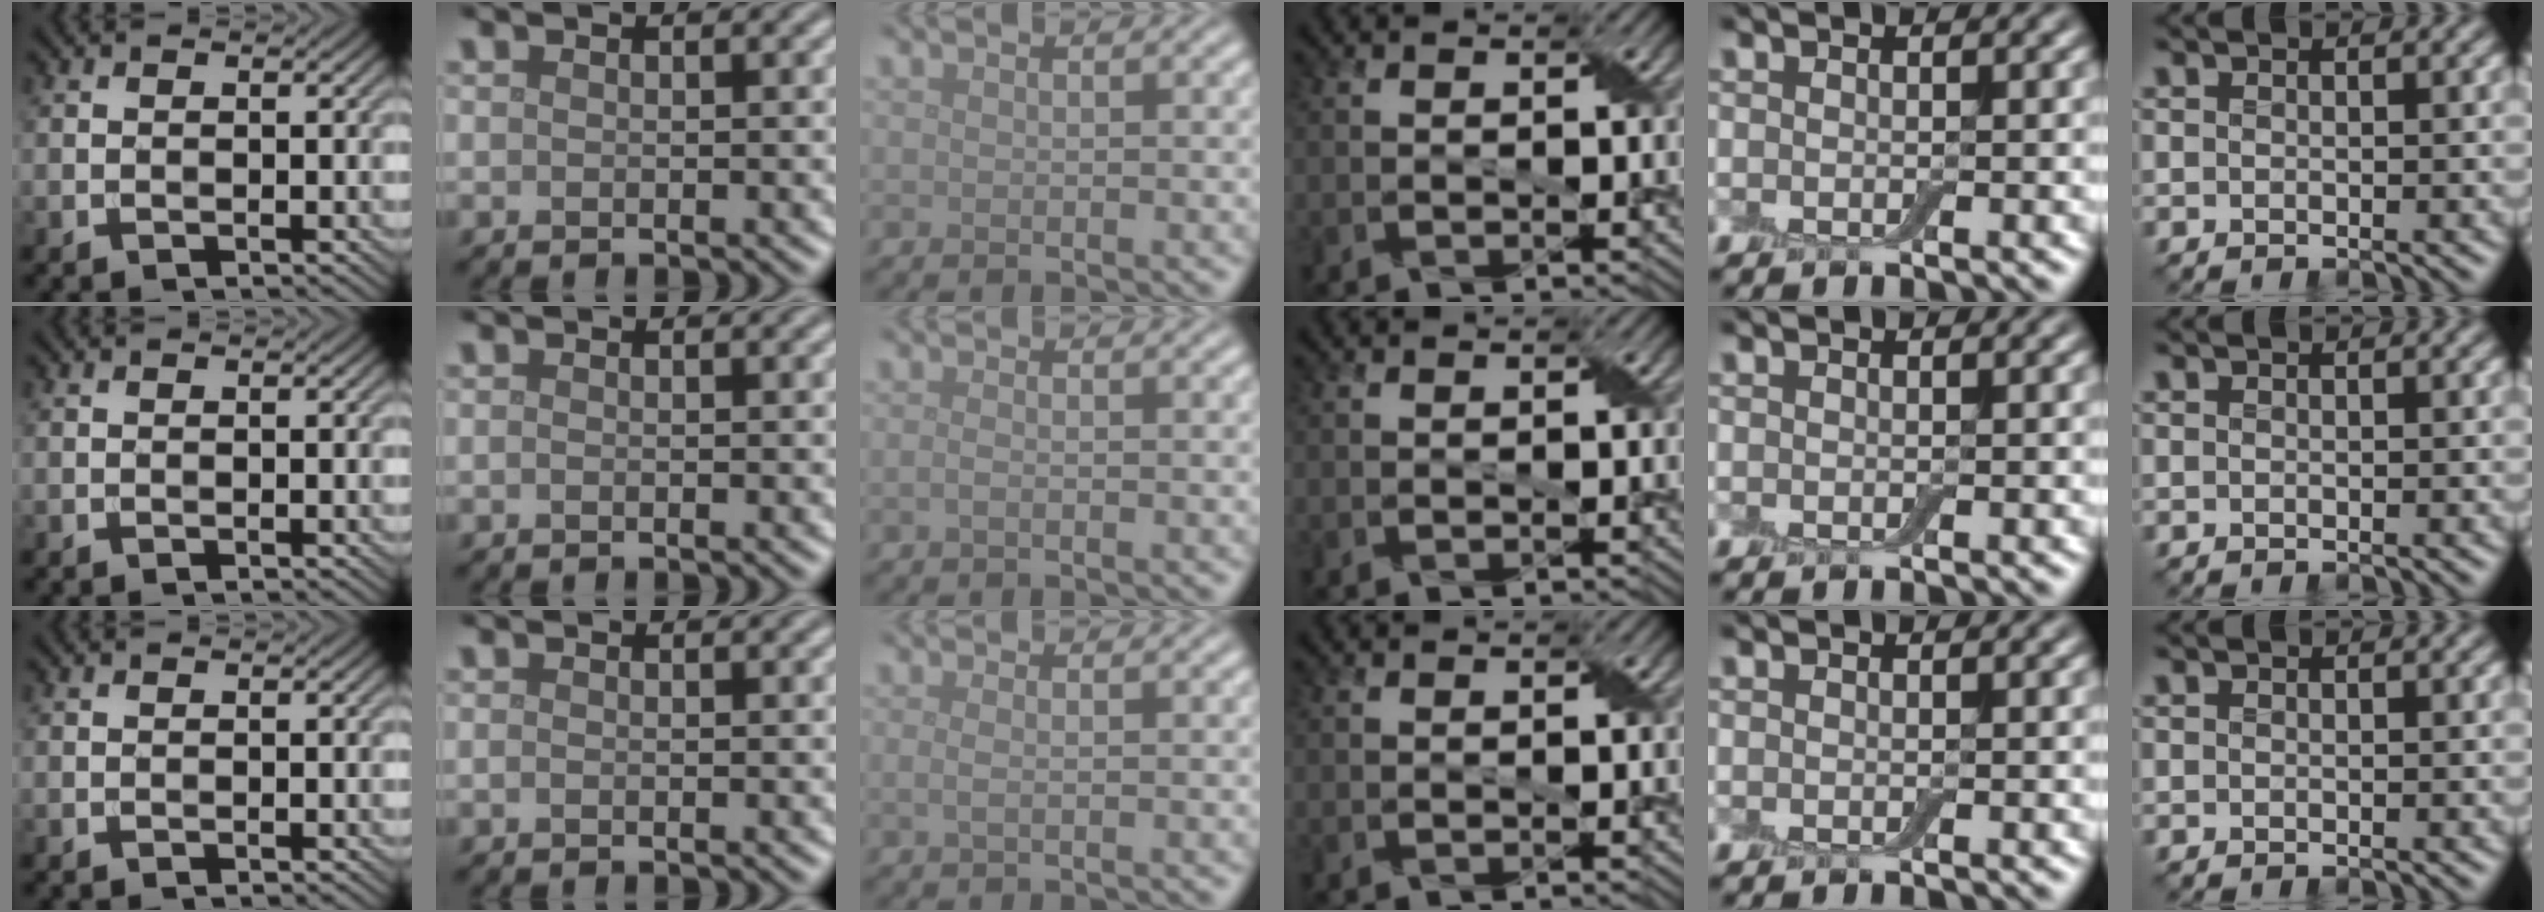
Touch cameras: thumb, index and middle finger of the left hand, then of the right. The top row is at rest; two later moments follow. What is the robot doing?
{"motion": "fold", "object": "cloth"}